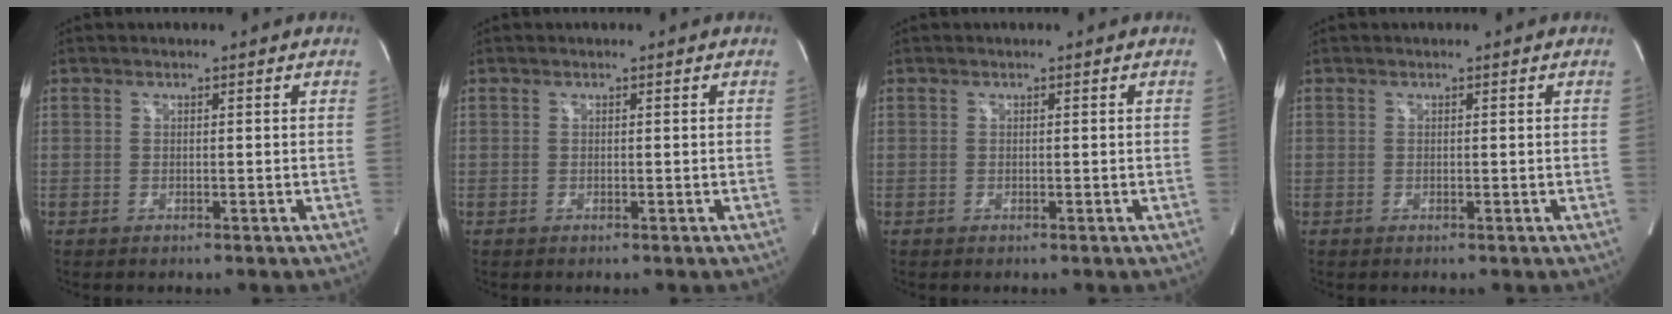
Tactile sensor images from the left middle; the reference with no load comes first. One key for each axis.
{"total": 0.0}
{"total": 0.0}
{"total": 0.0}